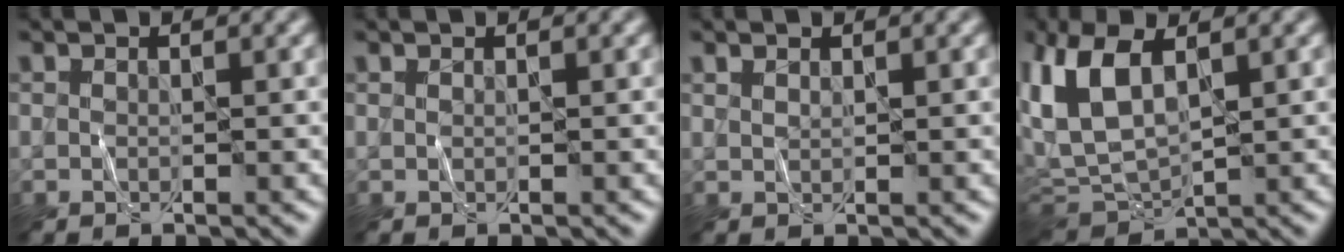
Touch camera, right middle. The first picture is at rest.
{"total": 0.0}
{"total": 0.7, "force": [0.6, 0.2, 0.2], "torque": [-0.006, 0.002, 0.014]}
{"total": 7.6, "force": [2.0, 3.9, 6.2], "torque": [-0.148, 0.011, 0.032]}